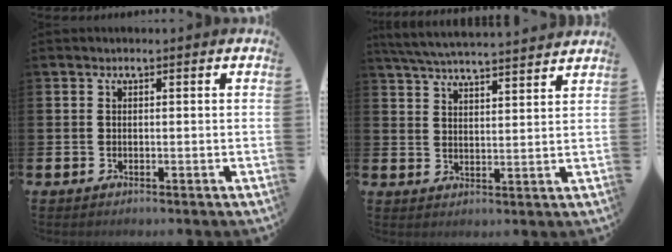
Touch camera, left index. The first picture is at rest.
{"total": 5.6, "force": [5.5, -0.1, 1.1], "torque": [-0.041, -0.034, 0.098]}